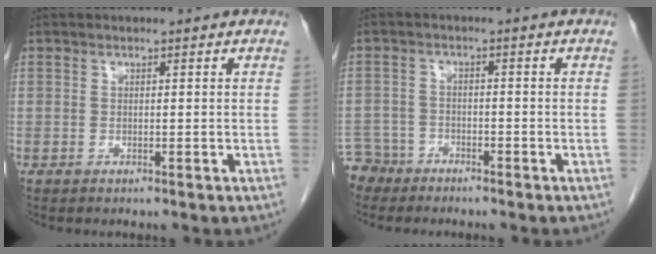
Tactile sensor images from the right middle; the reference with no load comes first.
{"total": 4.8, "force": [-4.2, 2.3, -0.7], "torque": [0.015, -0.001, -0.083]}